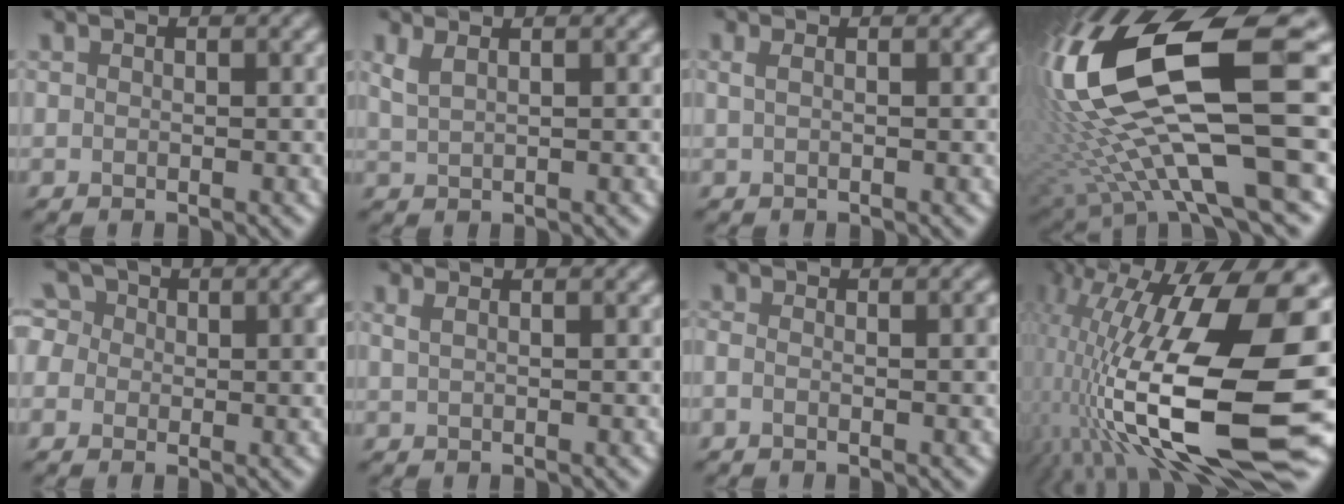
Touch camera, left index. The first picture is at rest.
{"total": 2.2, "force": [1.2, 0.9, 1.5], "torque": [-0.025, 0.000, 0.015]}
{"total": 1.4, "force": [0.4, 0.7, 1.1], "torque": [-0.016, -0.005, -0.005]}
{"total": 18.4, "force": [2.0, 6.0, 17.3], "torque": [-0.347, -0.031, 0.056]}
{"total": 4.4, "force": [1.0, 3.6, 2.4], "torque": [-0.035, 0.023, -0.014]}
{"total": 1.6, "force": [0.7, 0.8, 1.1], "torque": [-0.014, -0.004, -0.001]}
{"total": 1.9, "force": [-0.4, 0.8, 1.7], "torque": [-0.016, -0.004, -0.026]}
{"total": 17.5, "force": [0.2, 7.6, 15.7], "torque": [-0.303, 0.004, 0.000]}